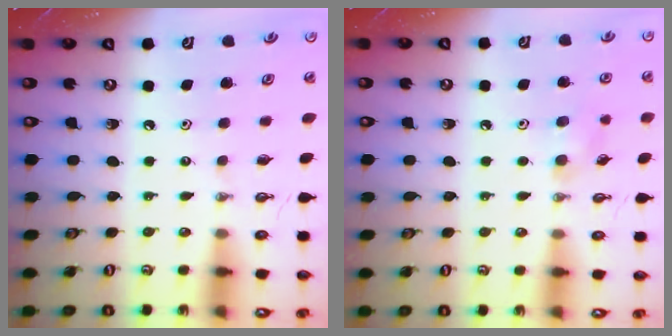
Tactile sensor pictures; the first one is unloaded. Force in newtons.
{"total": 7.1, "press": 6.9, "slide": 1.7}